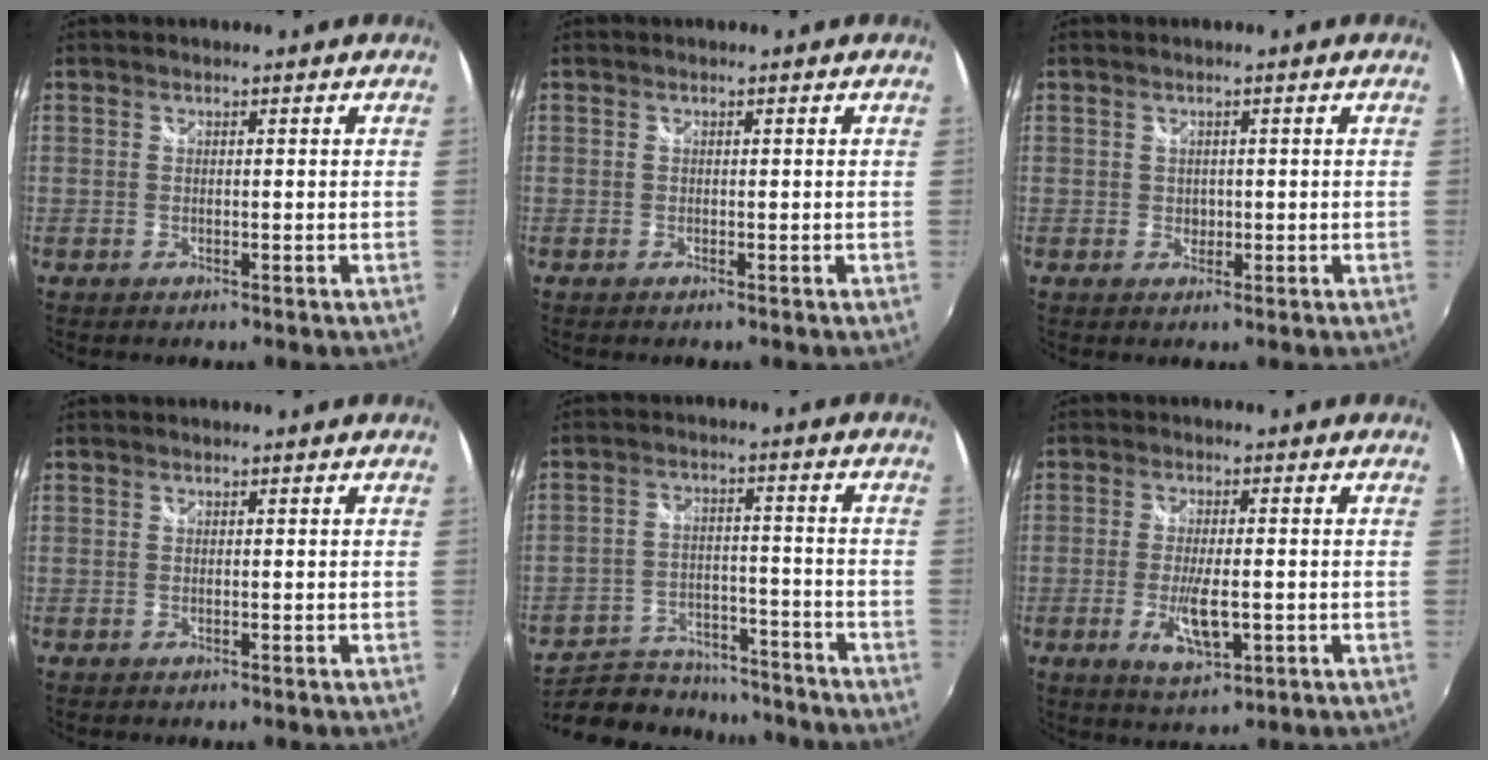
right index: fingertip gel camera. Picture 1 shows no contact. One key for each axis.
{"total": 0.0}
{"total": 1.3, "fx": 0.1, "fy": 1.3, "fz": 0.3, "tx": 0.000, "ty": 0.000, "tz": 0.002}
{"total": 0.0}
{"total": 19.6, "fx": -16.4, "fy": 8.0, "fz": 7.1, "tx": -0.161, "ty": 0.005, "tz": -0.229}
{"total": 7.2, "fx": -2.1, "fy": 2.2, "fz": 6.5, "tx": -0.125, "ty": -0.016, "tz": -0.032}